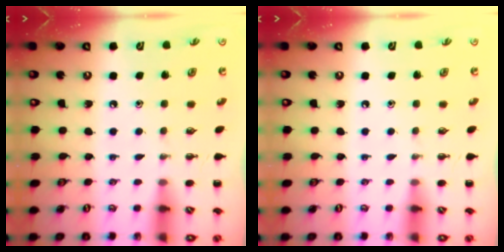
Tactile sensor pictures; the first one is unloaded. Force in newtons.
{"total": 0.0}